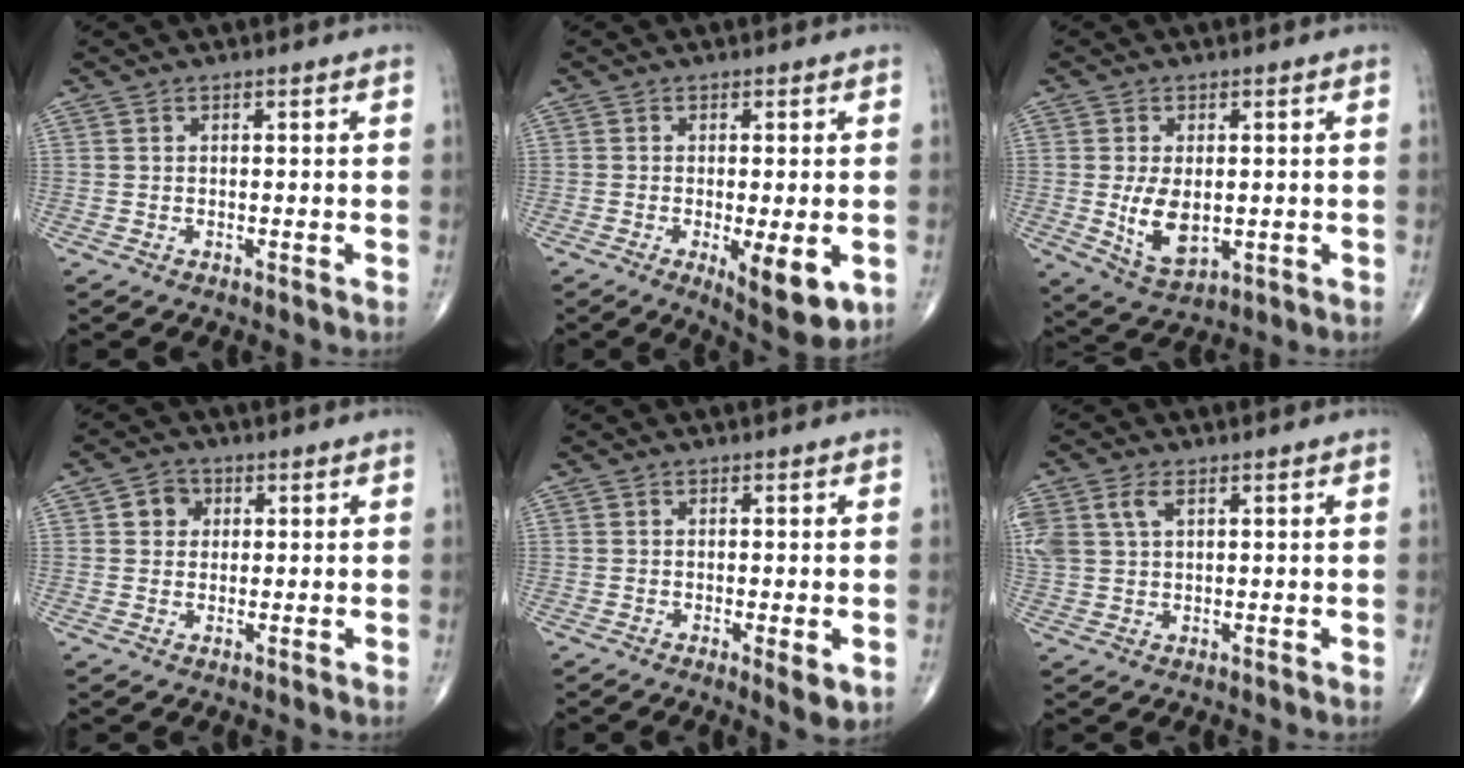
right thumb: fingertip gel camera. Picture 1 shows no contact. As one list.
[{"total": 9.4, "force": [-2.7, 2.8, 8.5], "torque": [-0.118, -0.021, -0.034]}, {"total": 7.9, "force": [-0.5, 4.5, 6.5], "torque": [-0.108, -0.015, 0.004]}, {"total": 3.6, "force": [1.0, 3.2, 1.4], "torque": [-0.001, 0.002, 0.010]}, {"total": 3.6, "force": [-0.8, 0.8, 3.4], "torque": [-0.053, -0.012, -0.015]}, {"total": 7.7, "force": [2.8, 4.8, 5.3], "torque": [-0.143, 0.014, 0.062]}]